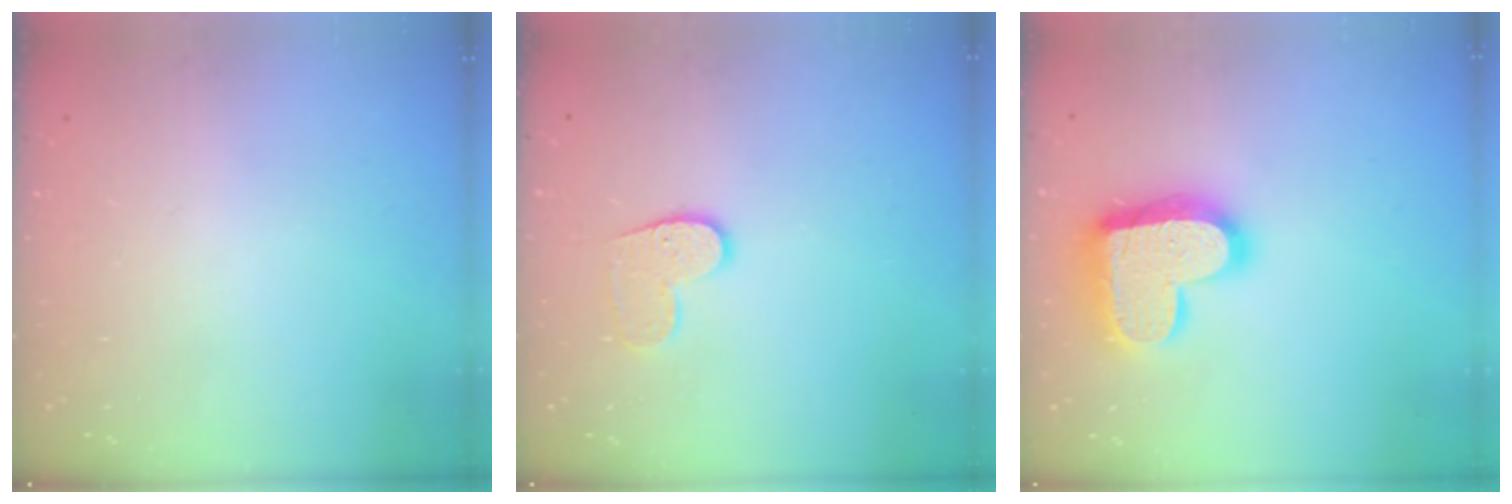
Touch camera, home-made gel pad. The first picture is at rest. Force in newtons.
{"total": 8.2, "press": 8.2, "slide": 0.2}
{"total": 19.2, "press": 19.2, "slide": 1.3}